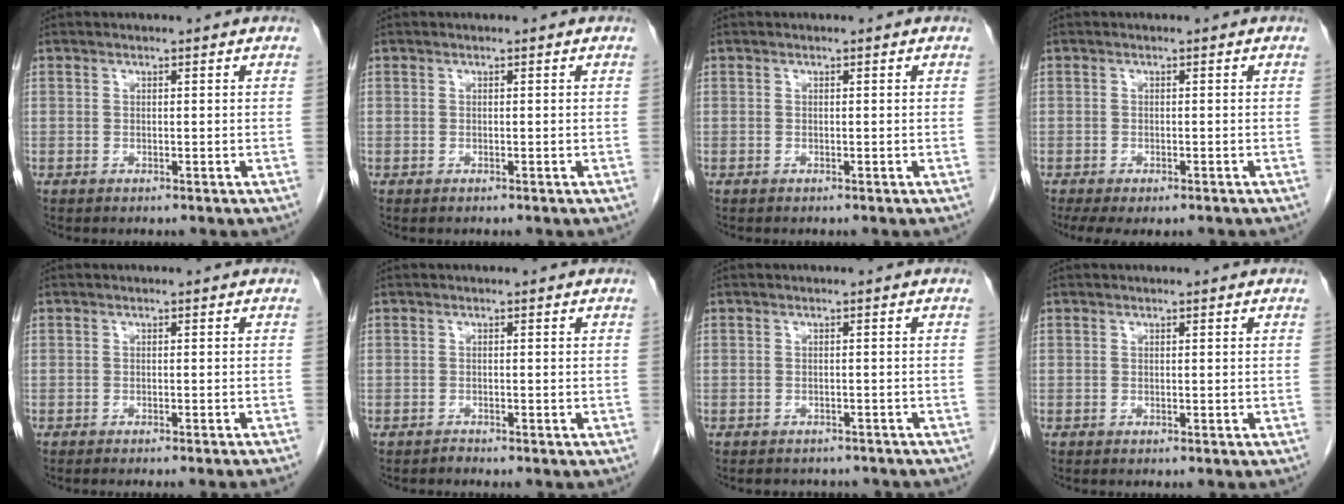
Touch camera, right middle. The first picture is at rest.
{"total": 0.0}
{"total": 0.0}
{"total": 5.8, "force": [-4.3, 2.4, 3.1], "torque": [-0.051, -0.013, -0.063]}
{"total": 5.4, "force": [-4.8, -0.9, 2.3], "torque": [-0.012, -0.008, -0.060]}
{"total": 0.5, "force": [-0.5, 0.0, -0.1], "torque": [-0.001, -0.002, -0.009]}
{"total": 5.6, "force": [-5.1, 2.2, 1.0], "torque": [-0.010, 0.004, -0.053]}
{"total": 0.0}